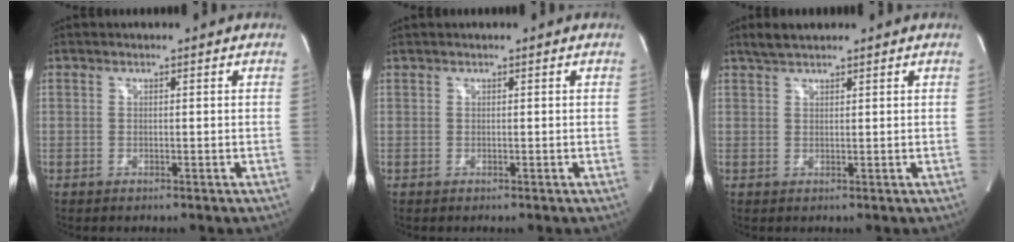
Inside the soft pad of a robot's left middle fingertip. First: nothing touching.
{"total": 0.0}
{"total": 2.7, "force": [2.3, 0.6, 1.2], "torque": [-0.030, 0.011, 0.046]}